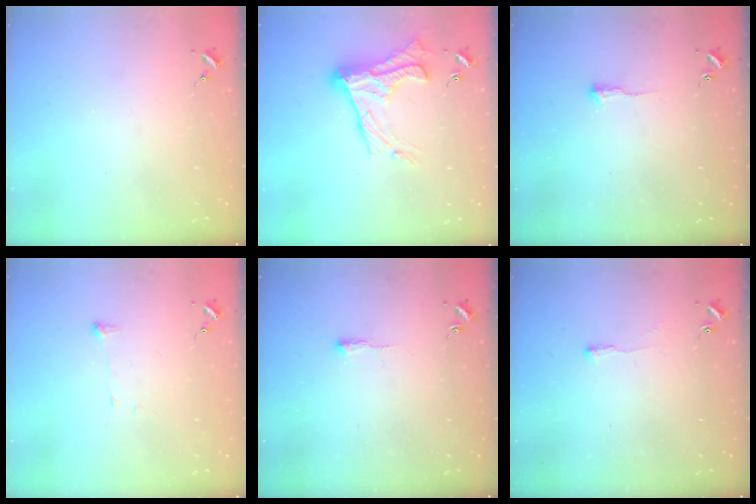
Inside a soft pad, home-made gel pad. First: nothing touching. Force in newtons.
{"total": 17.8, "press": 17.8, "slide": 1.0}
{"total": 3.9, "press": 3.8, "slide": 0.6}
{"total": 4.3, "press": 4.2, "slide": 0.5}
{"total": 2.4, "press": 2.4, "slide": 0.4}
{"total": 2.5, "press": 2.5, "slide": 0.5}